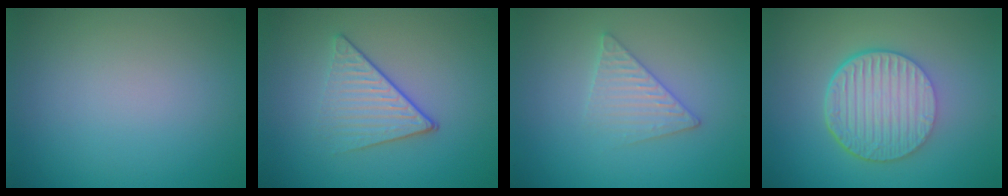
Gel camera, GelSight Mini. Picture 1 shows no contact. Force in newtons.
{"total": 3.8, "press": 2.8, "slide": 2.5}
{"total": 2.6, "press": 2.6, "slide": 0.3}
{"total": 6.6, "press": 4.6, "slide": 4.8}